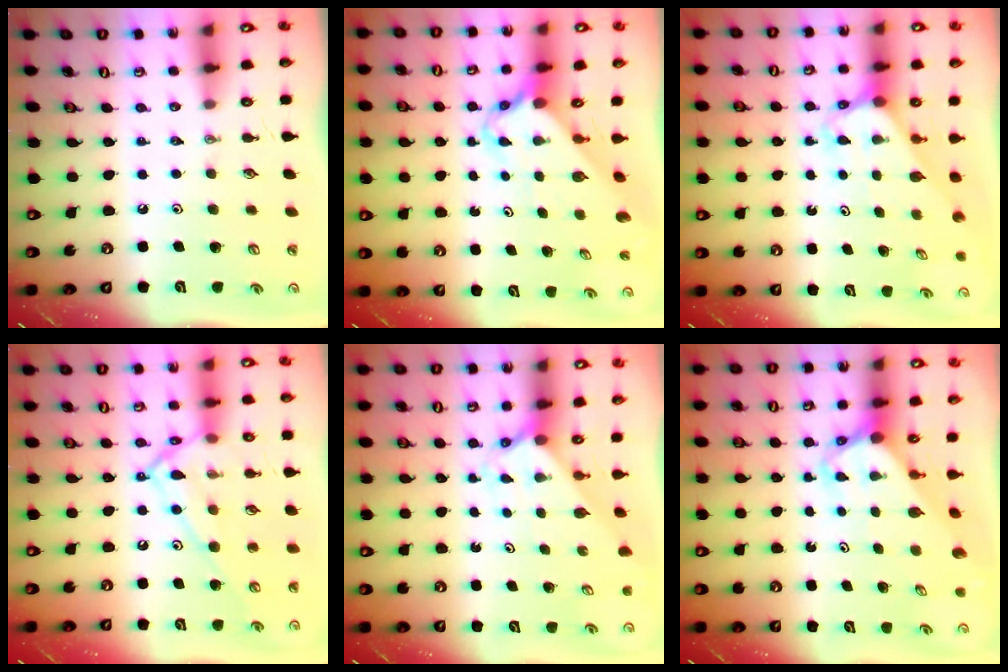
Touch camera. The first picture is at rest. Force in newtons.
{"total": 2.8, "press": 2.8, "slide": 0.2}
{"total": 2.6, "press": 2.6, "slide": 0.2}
{"total": 14.7, "press": 14.6, "slide": 1.2}
{"total": 1.8, "press": 1.8, "slide": 0.1}
{"total": 3.7, "press": 3.7, "slide": 0.2}